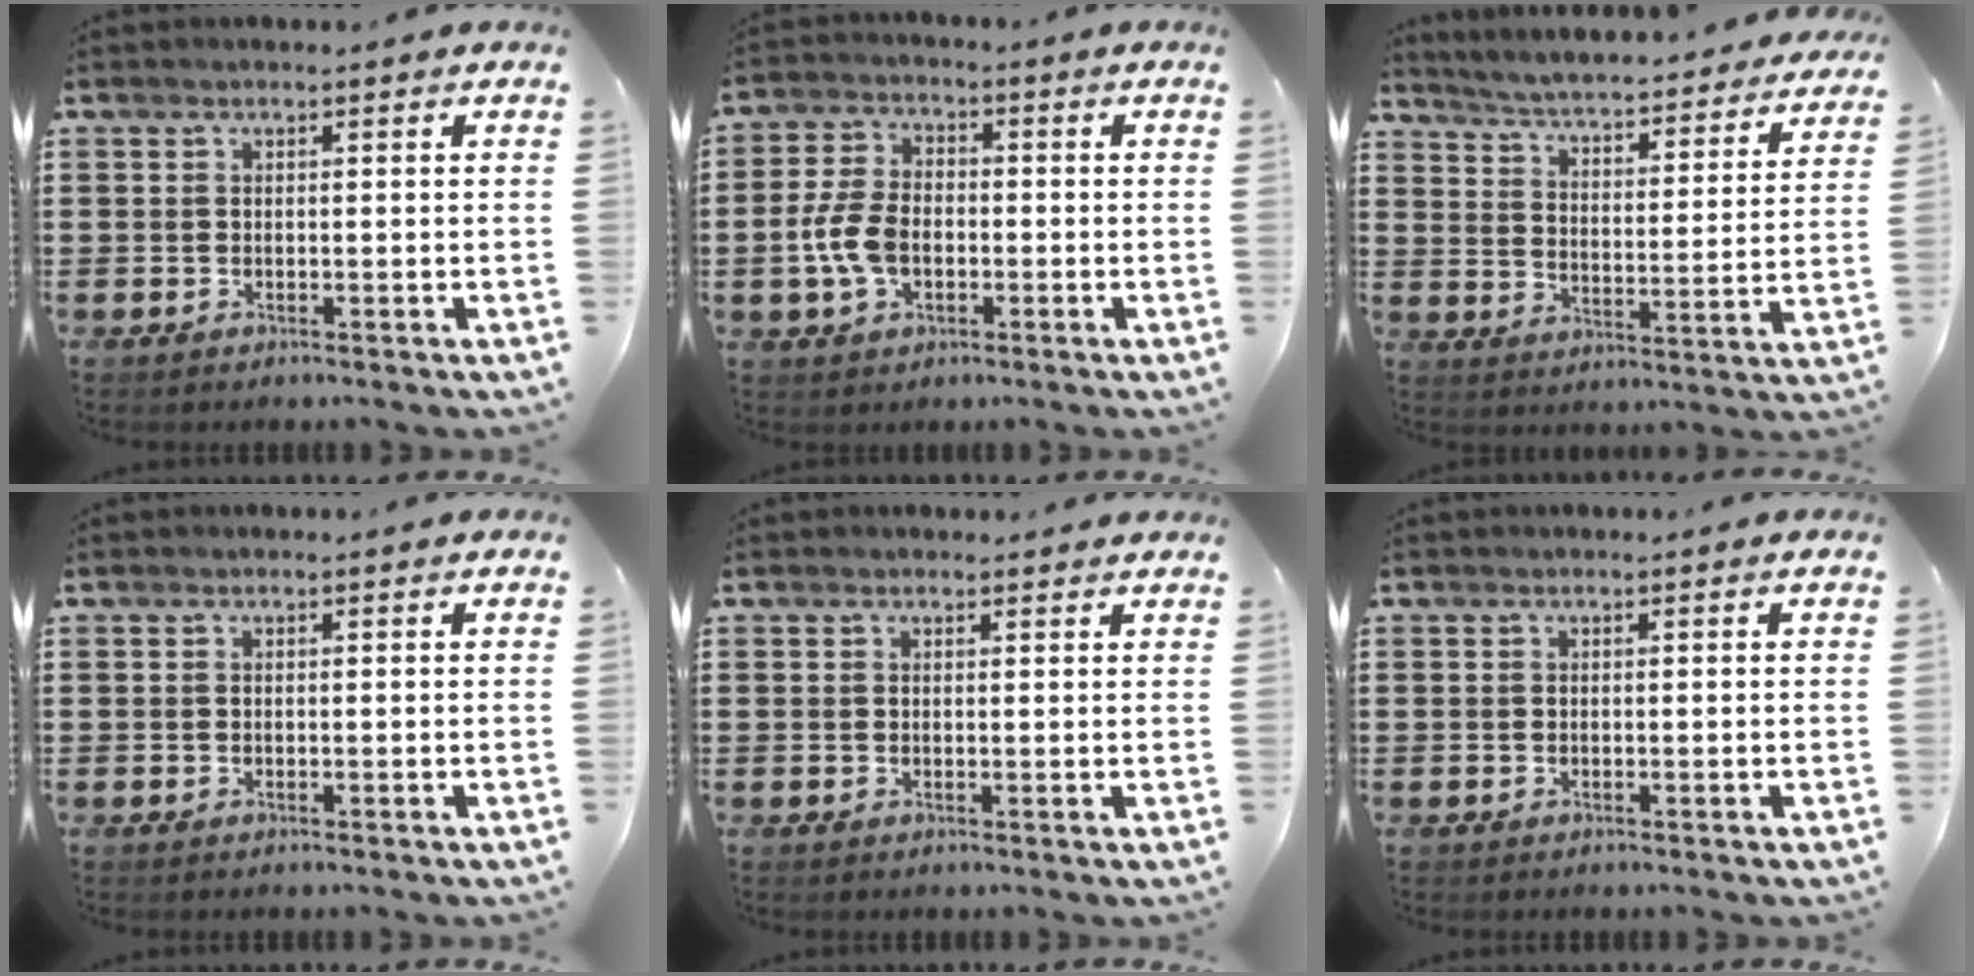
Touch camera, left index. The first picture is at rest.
{"total": 7.0, "force": [-1.5, 4.4, 5.3], "torque": [-0.135, -0.001, -0.034]}
{"total": 3.7, "force": [3.6, -0.6, 0.9], "torque": [-0.038, -0.038, 0.051]}
{"total": 0.0}
{"total": 0.8, "force": [0.8, 0.2, 0.2], "torque": [-0.004, 0.001, 0.016]}
{"total": 0.0}